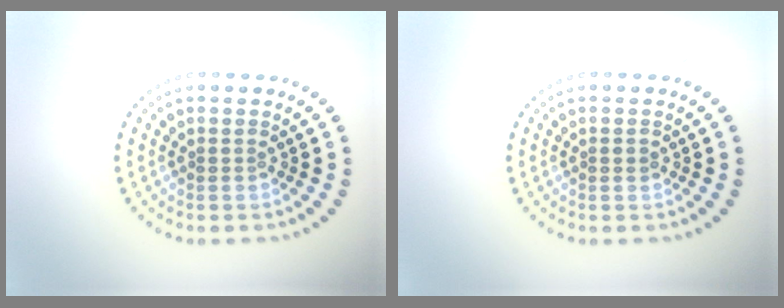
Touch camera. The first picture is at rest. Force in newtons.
{"total": 0.7, "press": 0.7, "slide": 0.0}